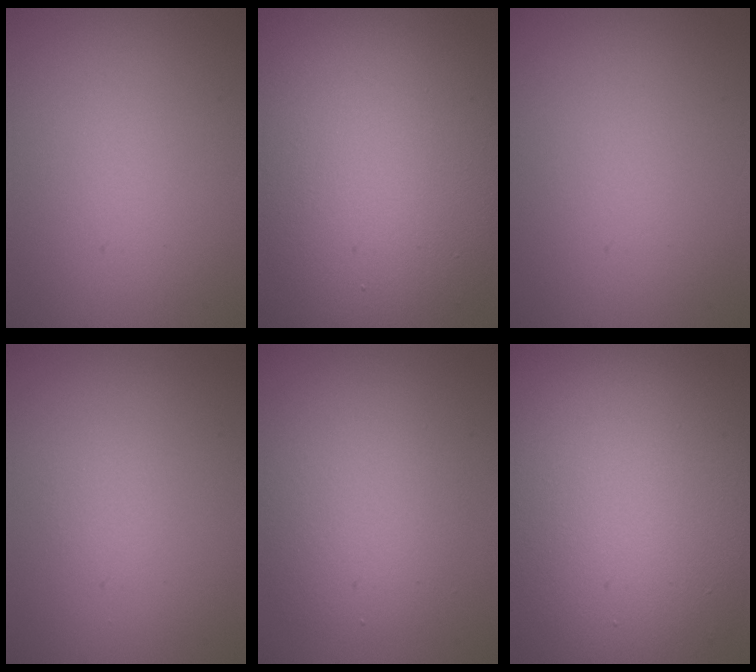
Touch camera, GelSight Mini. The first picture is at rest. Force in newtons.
{"total": 16.5, "press": 16.5, "slide": 0.9}
{"total": 0.0}
{"total": 0.6, "press": 0.6, "slide": 0.1}
{"total": 4.0, "press": 4.0, "slide": 0.3}
{"total": 14.8, "press": 14.8, "slide": 0.9}